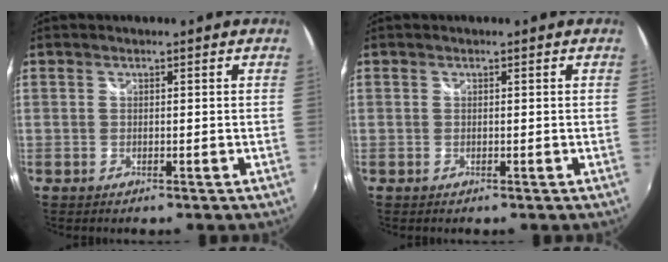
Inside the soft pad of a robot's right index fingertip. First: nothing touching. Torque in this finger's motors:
{"motor_torque": [0.00, 0.00, 0.01, 0.01]}